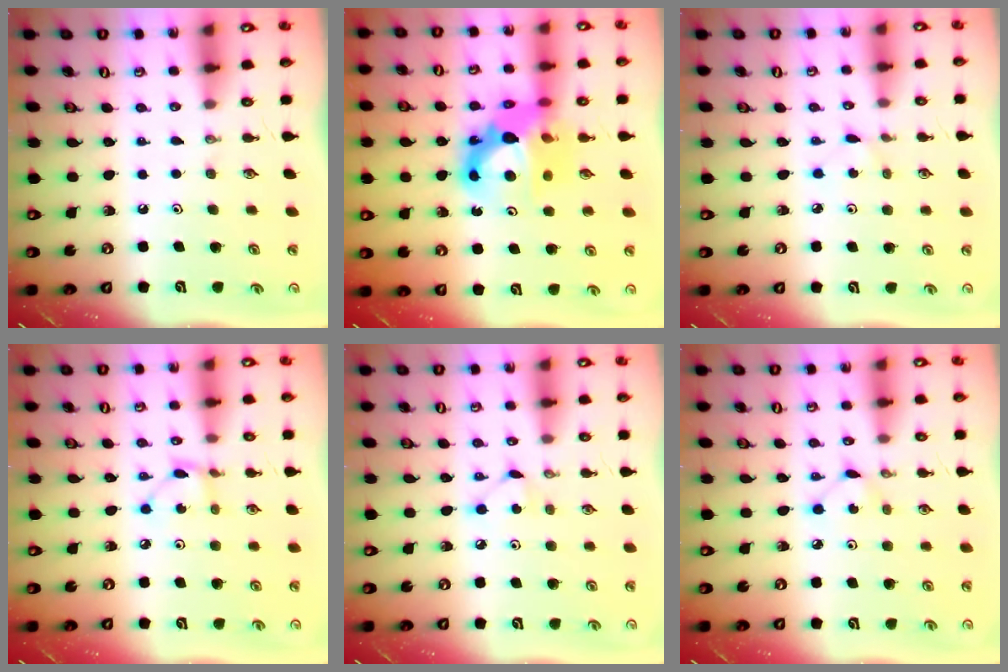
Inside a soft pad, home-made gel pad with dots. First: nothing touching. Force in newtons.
{"total": 14.3, "press": 14.3, "slide": 1.2}
{"total": 1.5, "press": 1.4, "slide": 0.2}
{"total": 2.6, "press": 2.6, "slide": 0.2}
{"total": 3.7, "press": 3.7, "slide": 0.3}
{"total": 2.9, "press": 2.9, "slide": 0.4}